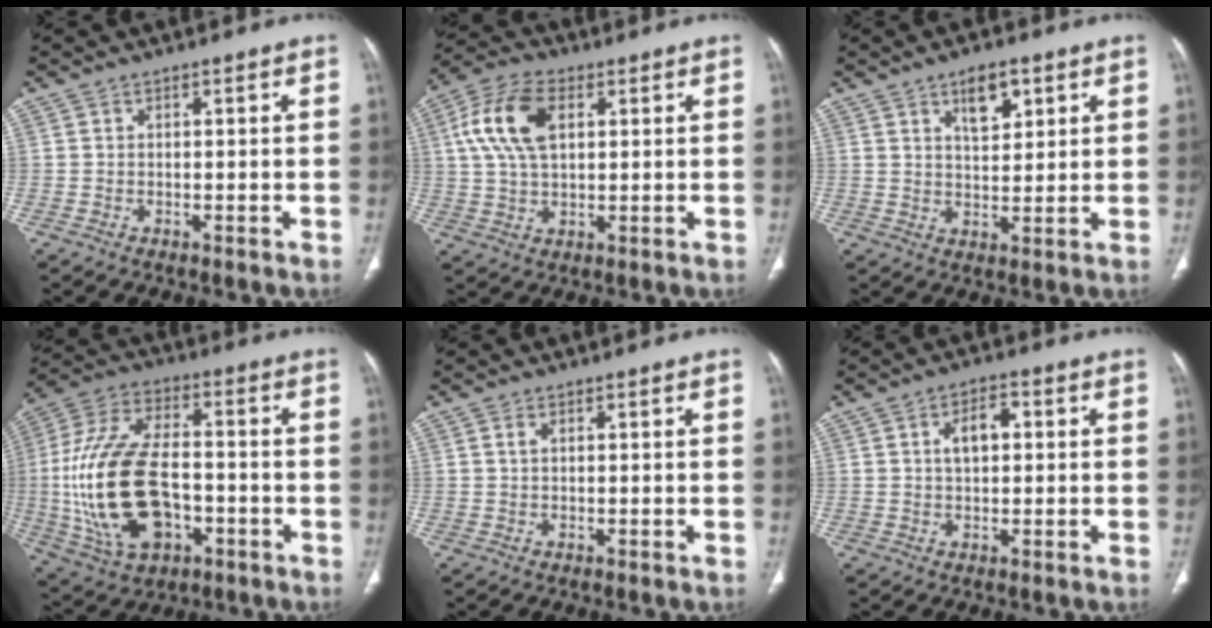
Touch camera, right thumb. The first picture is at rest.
{"total": 12.1, "force": [3.3, 6.9, 9.4], "torque": [-0.189, 0.013, 0.059]}
{"total": 6.6, "force": [3.4, 3.1, 4.6], "torque": [-0.058, -0.021, 0.057]}
{"total": 23.2, "force": [-3.7, 13.2, 18.6], "torque": [-0.378, 0.017, -0.053]}
{"total": 1.1, "force": [0.4, 0.6, 0.8], "torque": [-0.019, 0.003, 0.008]}
{"total": 5.1, "force": [0.9, 2.9, 4.1], "torque": [-0.066, 0.011, 0.012]}